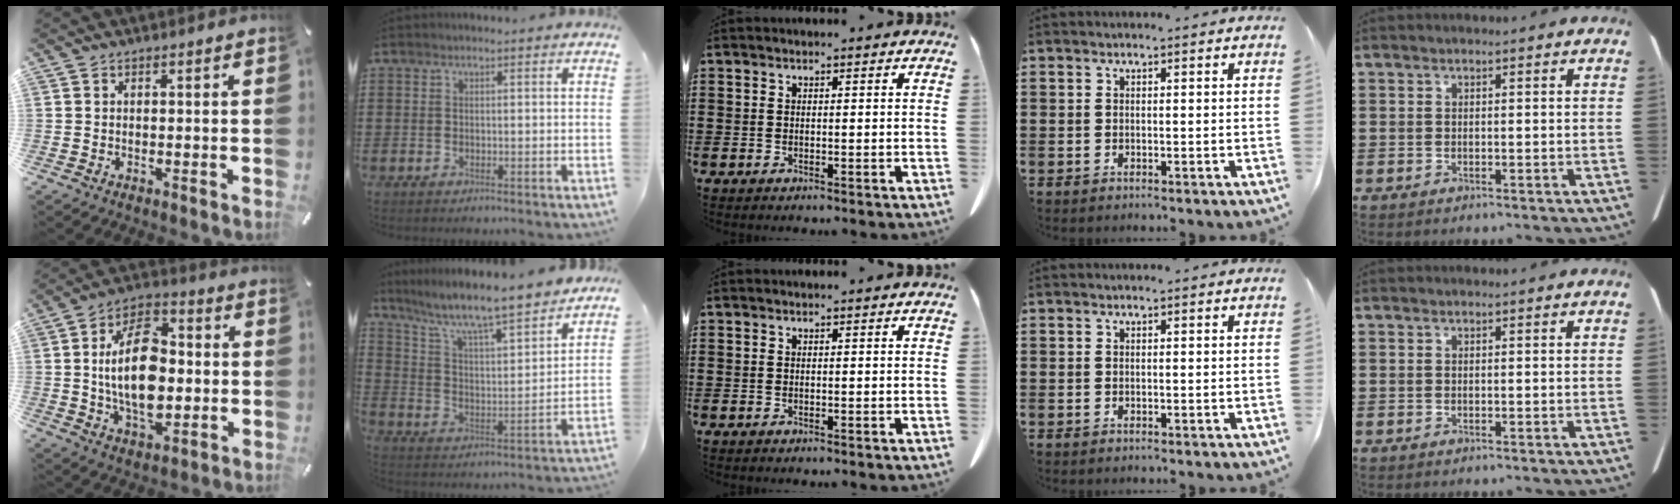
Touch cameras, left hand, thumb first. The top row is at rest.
{"thumb": {"total": 18.1, "force": [-0.3, 10.9, 14.4], "torque": [-0.285, 0.000, -0.011]}, "index": {"total": 9.2, "force": [7.9, 0.8, 4.6], "torque": [-0.114, -0.062, 0.128]}}